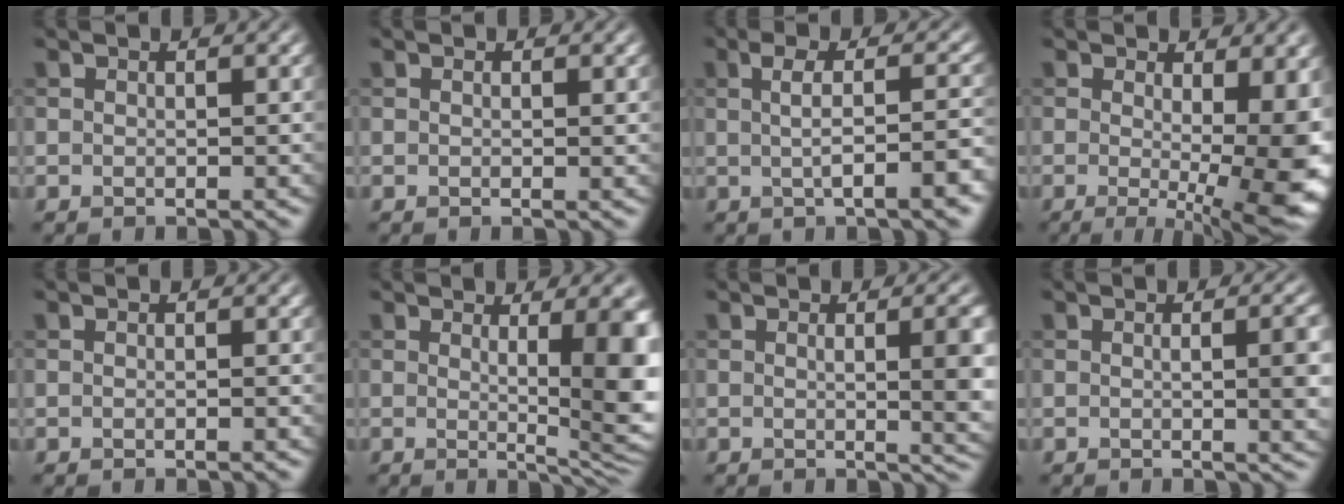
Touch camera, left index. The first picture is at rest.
{"total": 0.6, "force": [0.2, 0.2, 0.6], "torque": [-0.006, -0.002, 0.002]}
{"total": 6.4, "force": [-0.6, 1.9, 6.1], "torque": [-0.071, 0.005, -0.006]}
{"total": 11.5, "force": [-0.8, 3.5, 10.9], "torque": [-0.134, -0.011, -0.002]}
{"total": 0.6, "force": [-0.2, 0.1, 0.5], "torque": [-0.010, 0.000, -0.005]}
{"total": 8.5, "force": [0.7, 2.2, 8.2], "torque": [-0.085, -0.008, 0.014]}
{"total": 6.2, "force": [0.3, 2.0, 5.9], "torque": [-0.049, 0.002, 0.003]}
{"total": 4.8, "force": [0.1, 1.5, 4.5], "torque": [-0.043, 0.004, 0.001]}